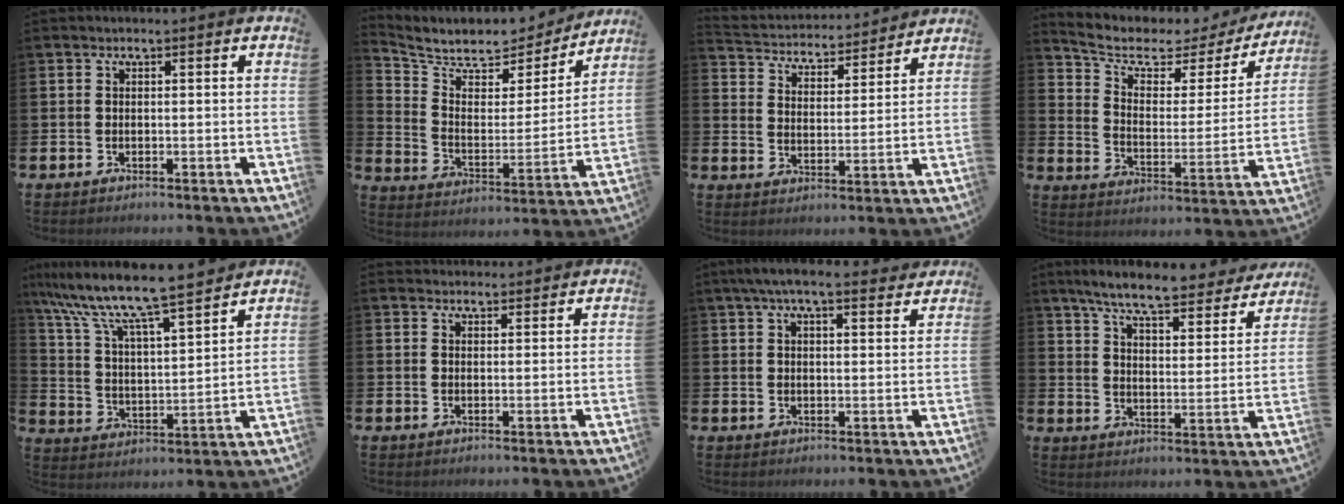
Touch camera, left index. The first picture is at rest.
{"total": 7.3, "force": [6.5, 3.0, 1.5], "torque": [-0.070, -0.055, 0.110]}
{"total": 4.1, "force": [3.9, 1.2, -0.1], "torque": [-0.022, -0.041, 0.061]}
{"total": 5.9, "force": [4.5, 2.8, 2.5], "torque": [-0.075, -0.032, 0.068]}
{"total": 10.4, "force": [9.3, 0.8, 4.6], "torque": [-0.125, -0.060, 0.156]}
{"total": 2.1, "force": [2.0, 0.6, -0.1], "torque": [0.015, -0.011, 0.034]}
{"total": 5.6, "force": [4.9, 0.9, 2.6], "torque": [-0.046, -0.016, 0.086]}
{"total": 7.6, "force": [6.9, 0.7, 3.0], "torque": [-0.077, -0.046, 0.115]}